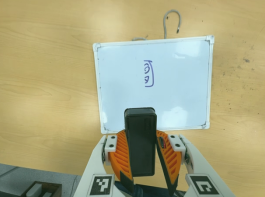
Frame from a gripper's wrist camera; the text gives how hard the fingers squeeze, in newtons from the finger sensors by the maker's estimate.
{"total": 8.7, "left": 8.8, "right": 8.7}